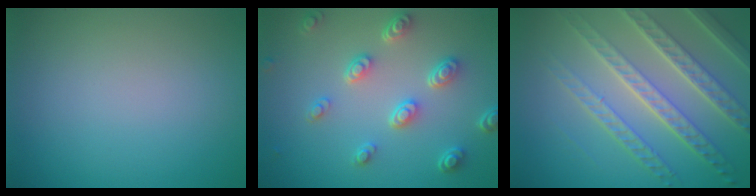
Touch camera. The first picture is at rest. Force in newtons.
{"total": 4.5, "press": 3.4, "slide": 2.9}
{"total": 7.7, "press": 5.4, "slide": 5.5}